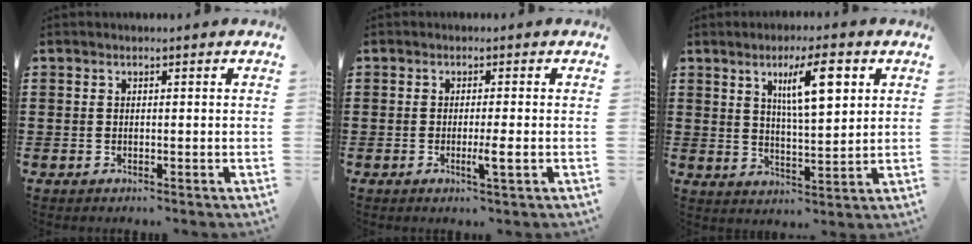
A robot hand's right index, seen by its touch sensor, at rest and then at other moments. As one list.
[{"total": 3.0, "force": [-0.9, -0.1, 2.8], "torque": [-0.054, -0.011, -0.019]}, {"total": 8.3, "force": [3.6, 2.0, 7.3], "torque": [-0.125, -0.001, 0.053]}]